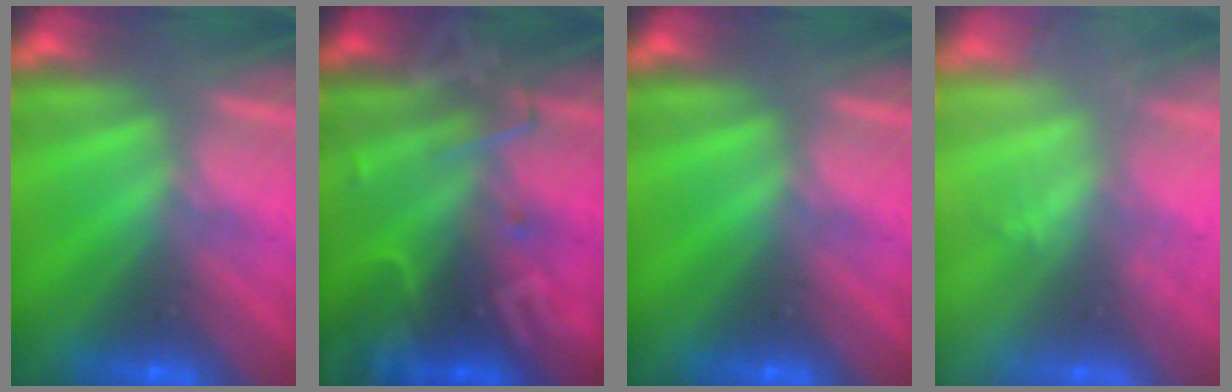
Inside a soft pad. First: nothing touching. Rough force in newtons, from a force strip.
{"total": 2.7}
{"total": 0.0}
{"total": 1.7}